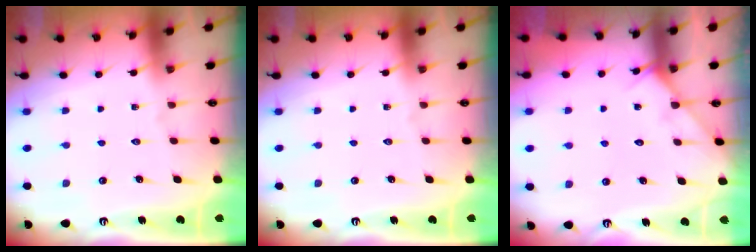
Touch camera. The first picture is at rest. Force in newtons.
{"total": 0.0}
{"total": 5.2, "press": 5.2, "slide": 0.5}